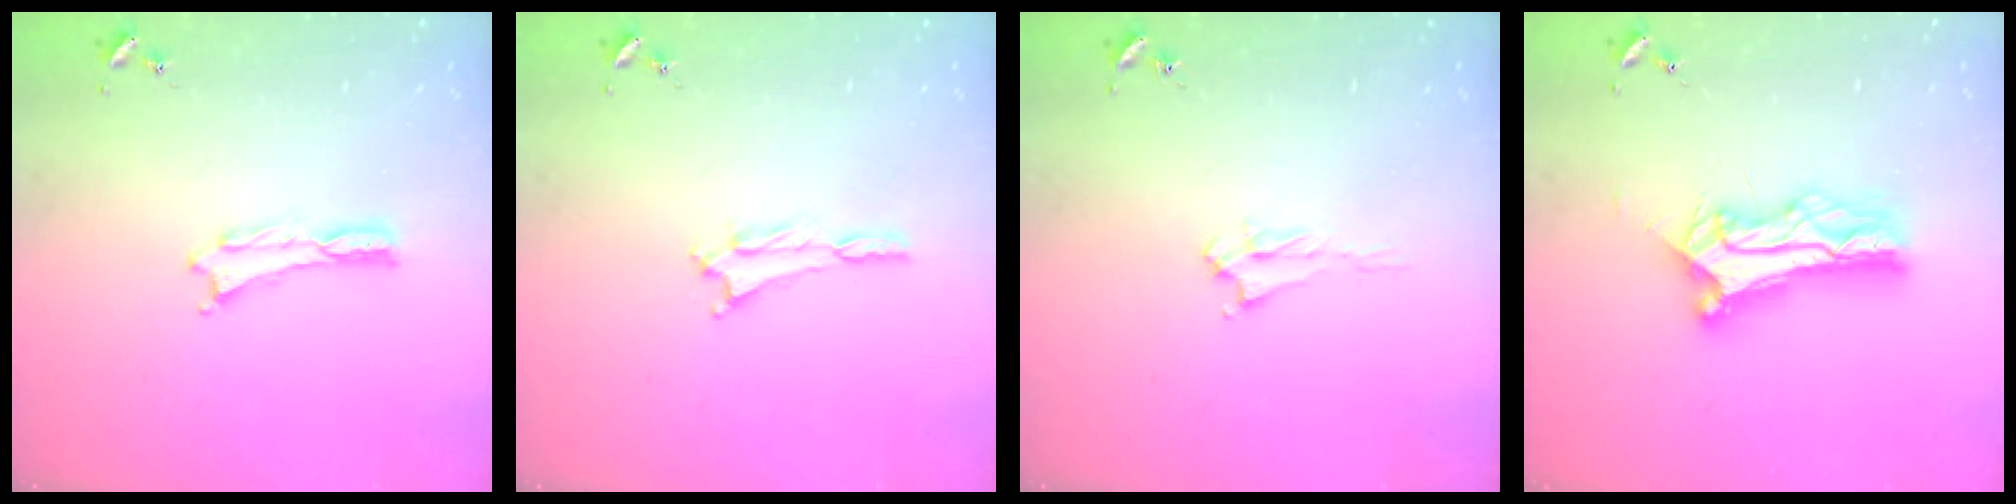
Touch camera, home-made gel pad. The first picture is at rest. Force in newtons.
{"total": 1.2, "press": 1.2, "slide": 0.2}
{"total": 2.2, "press": 2.2, "slide": 0.4}
{"total": 11.0, "press": 11.0, "slide": 0.9}